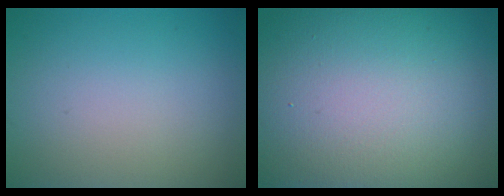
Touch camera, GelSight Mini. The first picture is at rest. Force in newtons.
{"total": 22.5, "press": 22.4, "slide": 1.6}